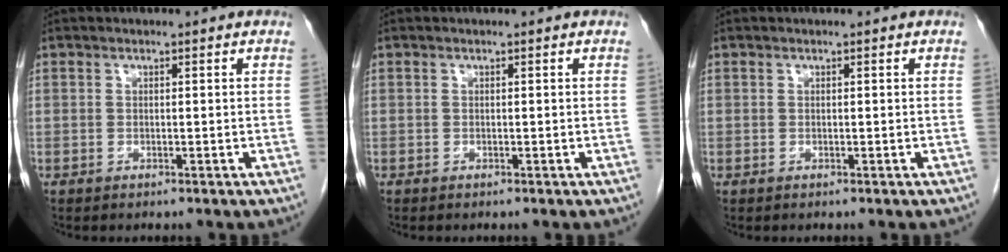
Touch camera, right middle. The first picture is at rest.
{"total": 0.0}
{"total": 0.0}